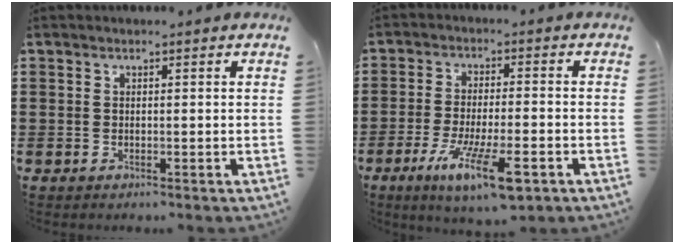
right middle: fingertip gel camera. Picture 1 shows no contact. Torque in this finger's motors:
{"motor_torque": [2.14, 0.00, 0.71, 0.21]}